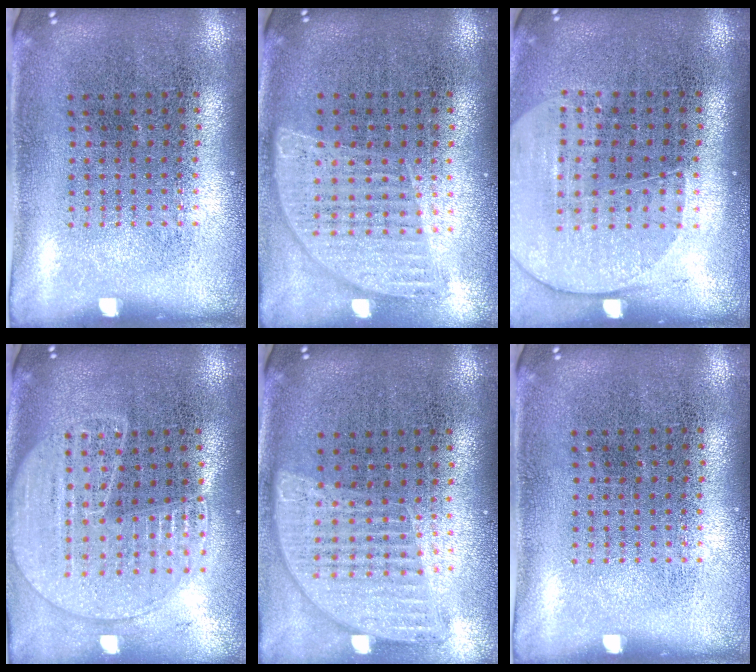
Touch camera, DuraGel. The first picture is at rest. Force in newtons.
{"total": 0.9, "press": 0.9, "slide": 0.2}
{"total": 1.7, "press": 1.5, "slide": 0.7}
{"total": 1.7, "press": 1.6, "slide": 0.6}
{"total": 1.1, "press": 1.1, "slide": 0.3}
{"total": 0.0}